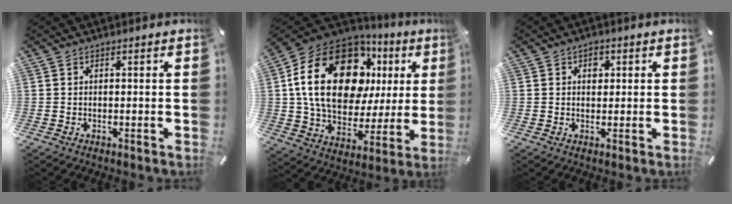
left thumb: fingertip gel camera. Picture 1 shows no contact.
{"total": 25.7, "force": [8.8, 16.2, 18.0], "torque": [-0.318, -0.029, 0.153]}
{"total": 2.4, "force": [0.8, 1.8, 1.3], "torque": [-0.004, -0.003, 0.007]}